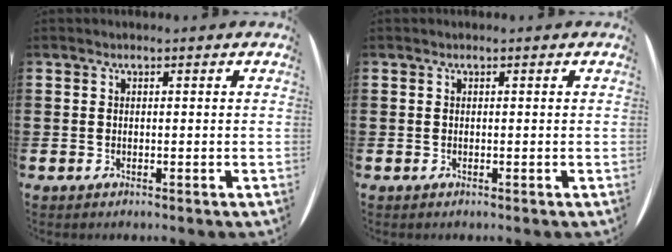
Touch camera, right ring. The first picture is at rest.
{"total": 0.0}